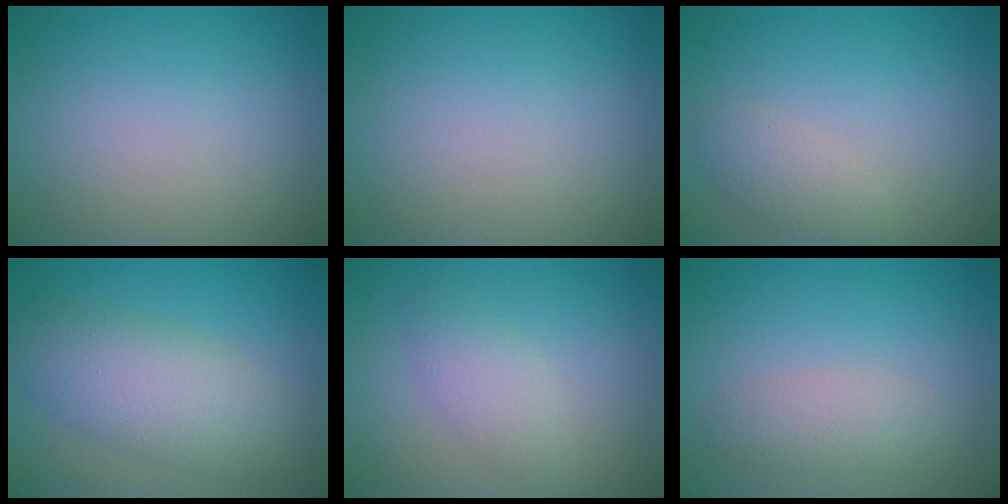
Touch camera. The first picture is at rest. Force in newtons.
{"total": 0.0}
{"total": 1.9, "press": 1.9, "slide": 0.1}
{"total": 6.1, "press": 6.1, "slide": 0.2}
{"total": 2.2, "press": 2.2, "slide": 0.2}
{"total": 2.2, "press": 2.2, "slide": 0.1}